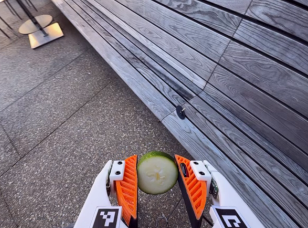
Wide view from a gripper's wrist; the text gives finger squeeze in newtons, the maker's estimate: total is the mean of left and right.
{"total": 12.0, "left": 12.5, "right": 11.4}